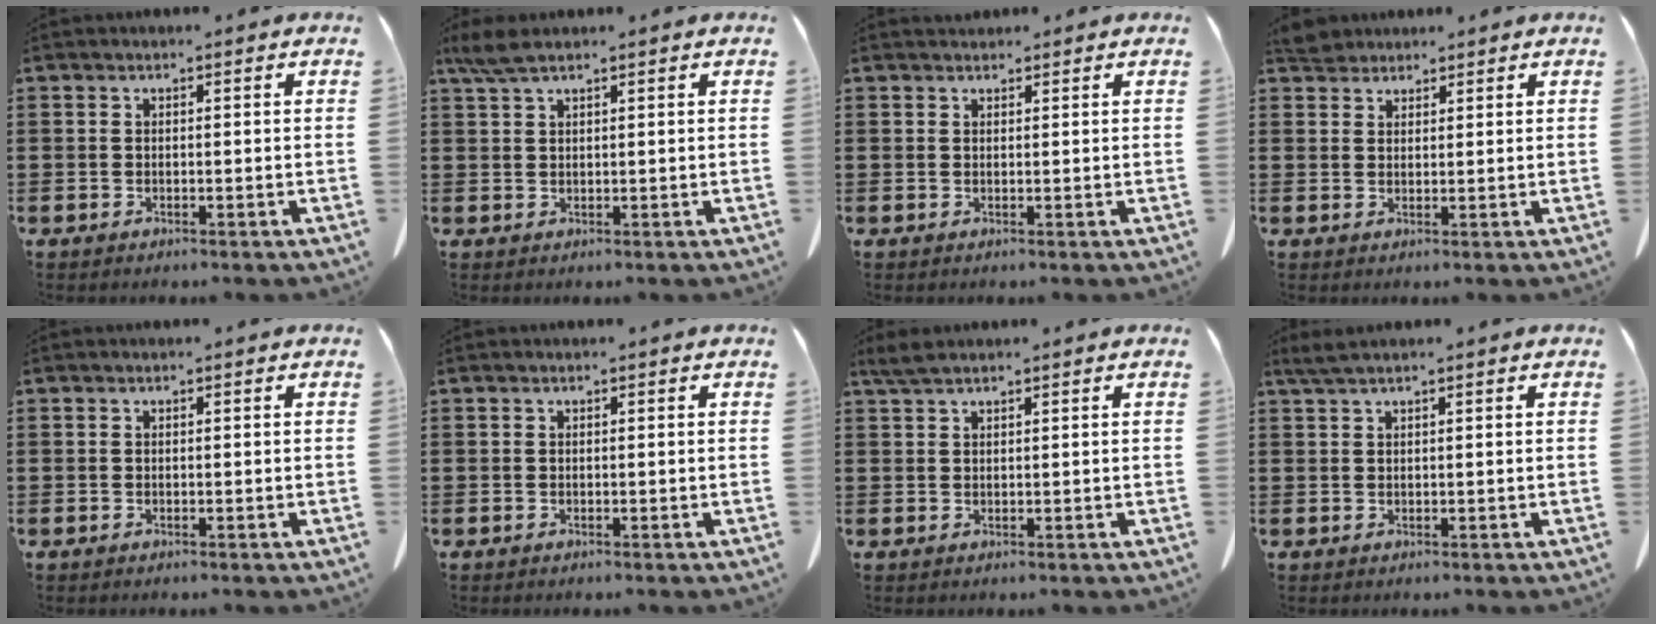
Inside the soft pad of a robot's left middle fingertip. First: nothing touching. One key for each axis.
{"total": 3.1, "fx": 2.1, "fy": 0.6, "fz": 2.2, "tx": -0.056, "ty": -0.003, "tz": 0.038}
{"total": 1.0, "fx": 1.0, "fy": 0.3, "fz": 0.0, "tx": -0.003, "ty": -0.001, "tz": 0.021}
{"total": 3.0, "fx": 2.8, "fy": 0.9, "fz": 0.6, "tx": -0.022, "ty": -0.002, "tz": 0.057}
{"total": 0.0}
{"total": 0.0}
{"total": 2.1, "fx": 1.6, "fy": 0.3, "fz": 1.3, "tx": -0.029, "ty": -0.001, "tz": 0.030}
{"total": 1.6, "fx": 1.2, "fy": -0.1, "fz": 1.1, "tx": -0.024, "ty": -0.003, "tz": 0.024}